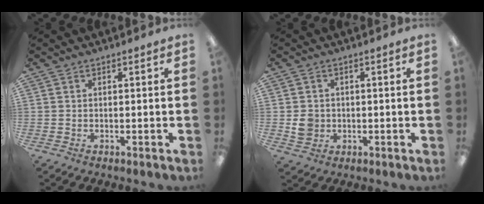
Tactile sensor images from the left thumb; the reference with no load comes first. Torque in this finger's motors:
{"motor_torque": [-0.22, 0.23, 0.00, -0.06, 0.00]}